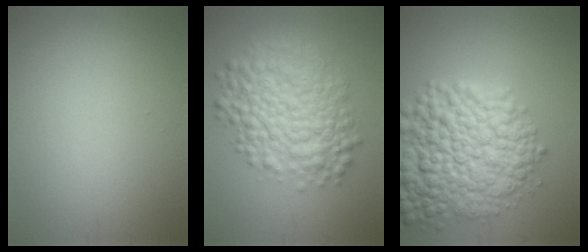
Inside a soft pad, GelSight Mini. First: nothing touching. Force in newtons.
{"total": 8.2, "press": 8.2, "slide": 0.1}
{"total": 11.0, "press": 11.0, "slide": 0.4}